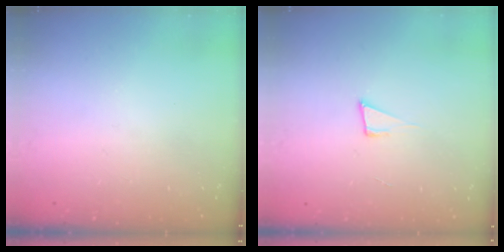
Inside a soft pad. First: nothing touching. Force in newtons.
{"total": 5.7, "press": 4.5, "slide": 3.4}